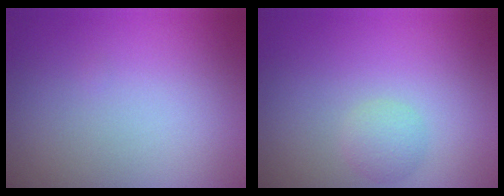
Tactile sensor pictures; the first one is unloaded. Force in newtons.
{"total": 1.7, "press": 1.7, "slide": 0.2}